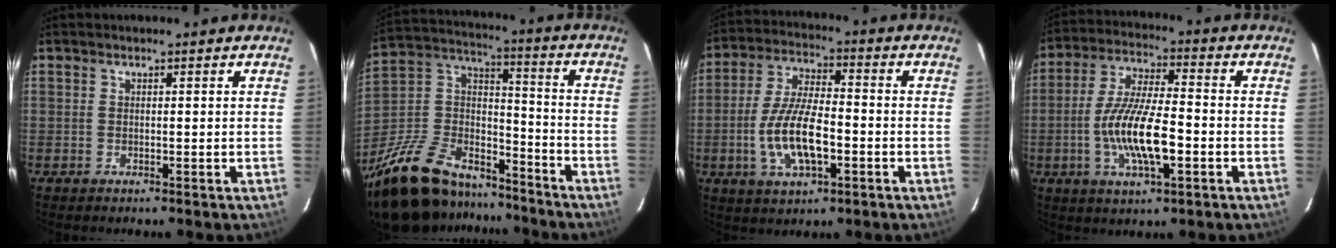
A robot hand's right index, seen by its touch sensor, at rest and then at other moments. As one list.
[{"total": 29.8, "force": [-21.7, 14.1, 14.9], "torque": [-0.321, 0.019, -0.341]}, {"total": 12.6, "force": [-3.5, 4.7, 11.1], "torque": [-0.226, -0.002, -0.060]}, {"total": 13.3, "force": [-3.5, 3.5, 12.3], "torque": [-0.246, -0.005, -0.064]}]